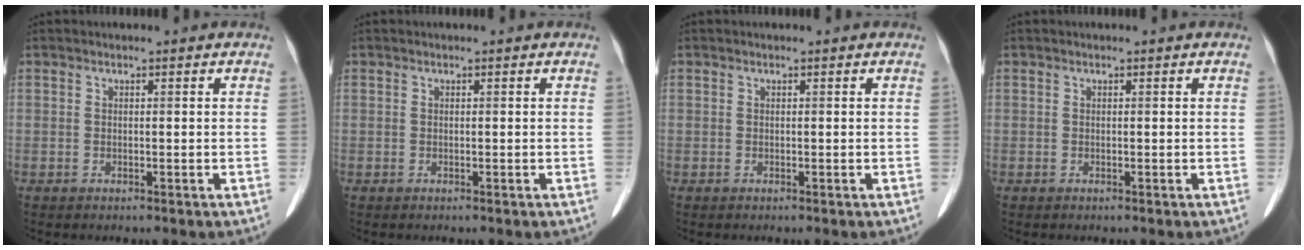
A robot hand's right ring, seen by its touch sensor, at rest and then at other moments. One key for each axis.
{"total": 0.0}
{"total": 0.0}
{"total": 0.0}